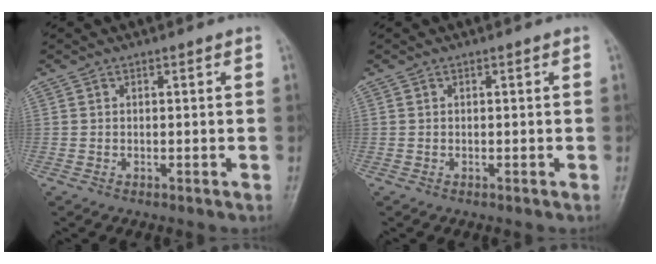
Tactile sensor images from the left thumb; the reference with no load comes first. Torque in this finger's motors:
{"motor_torque": [-0.38, -0.06, -0.03, -0.12, -0.06]}